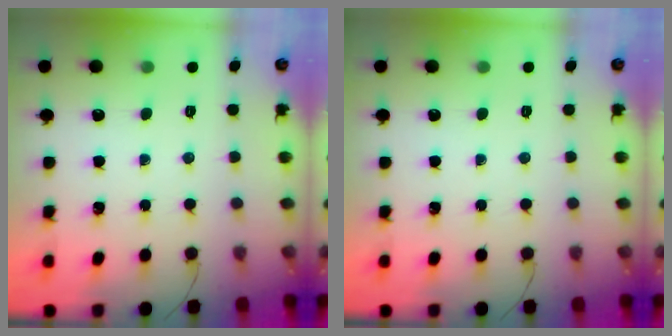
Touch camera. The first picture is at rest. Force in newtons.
{"total": 0.0}